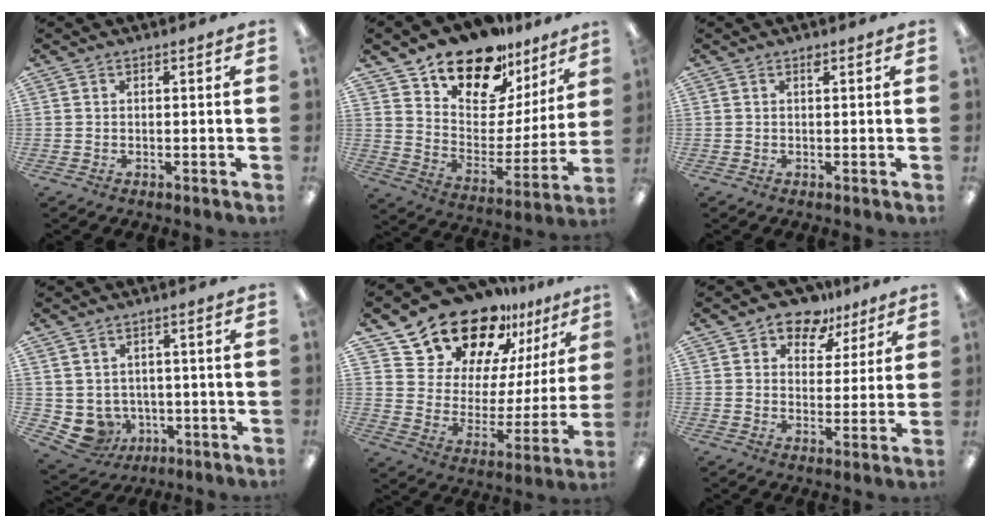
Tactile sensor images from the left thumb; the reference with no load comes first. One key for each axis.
{"total": 17.3, "fx": 14.2, "fy": 8.1, "fz": 5.6, "tx": -0.109, "ty": -0.119, "tz": 0.255}
{"total": 0.5, "fx": 0.4, "fy": 0.1, "fz": 0.3, "tx": 0.001, "ty": -0.003, "tz": 0.005}
{"total": 5.3, "fx": -1.0, "fy": 5.0, "fz": 1.6, "tx": -0.049, "ty": -0.004, "tz": -0.012}
{"total": 19.7, "fx": 16.9, "fy": 8.6, "fz": 5.3, "tx": -0.103, "ty": -0.138, "tz": 0.306}
{"total": 9.0, "fx": 7.0, "fy": 5.1, "fz": 2.4, "tx": -0.032, "ty": -0.050, "tz": 0.126}